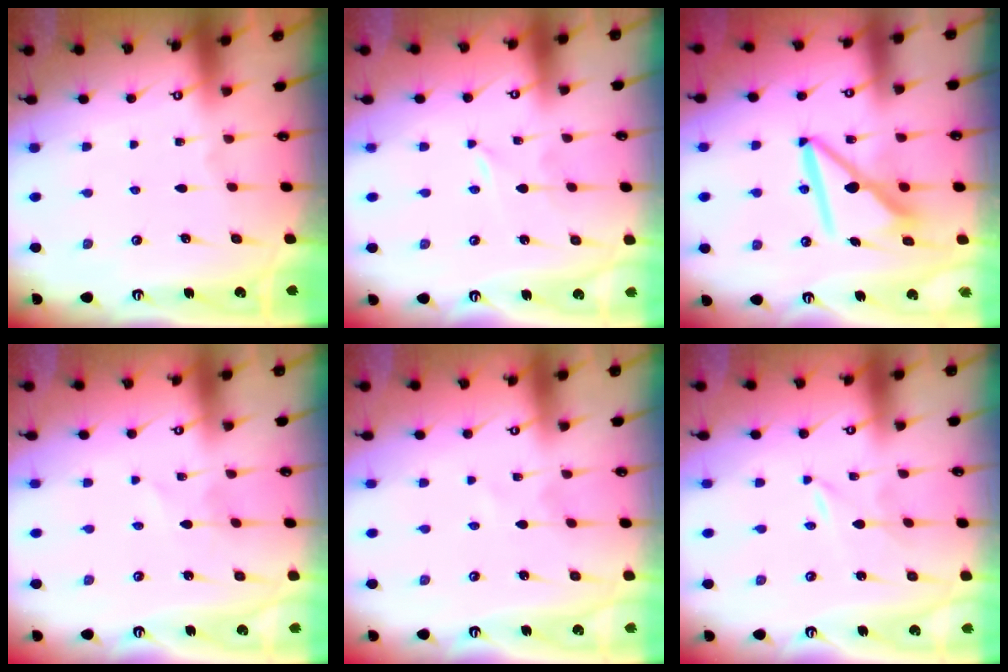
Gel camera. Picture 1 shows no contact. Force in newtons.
{"total": 0.0}
{"total": 10.3, "press": 10.3, "slide": 1.0}
{"total": 0.7, "press": 0.7, "slide": 0.0}
{"total": 0.0}
{"total": 0.0}